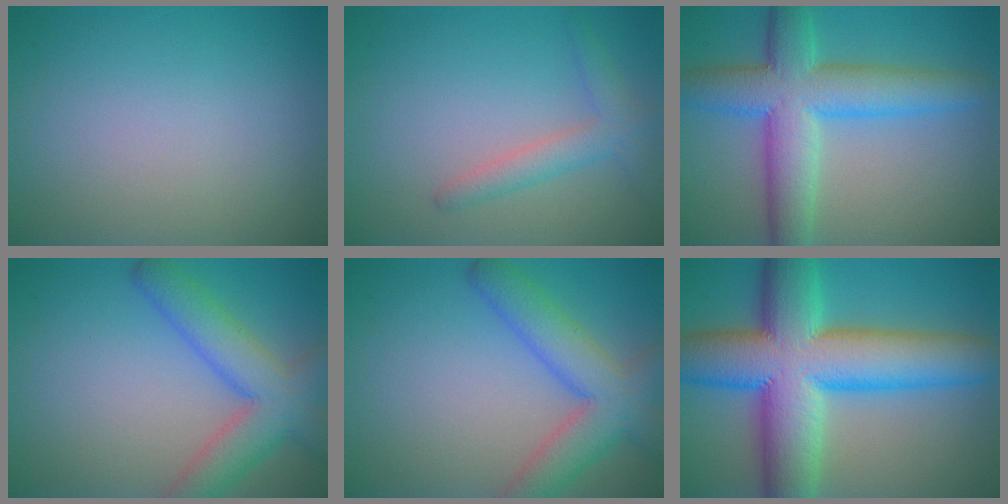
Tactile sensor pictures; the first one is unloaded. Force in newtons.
{"total": 2.6, "press": 2.5, "slide": 0.1}
{"total": 8.0, "press": 8.0, "slide": 0.3}
{"total": 6.3, "press": 6.2, "slide": 0.4}
{"total": 6.3, "press": 6.2, "slide": 0.4}
{"total": 14.9, "press": 14.9, "slide": 0.5}